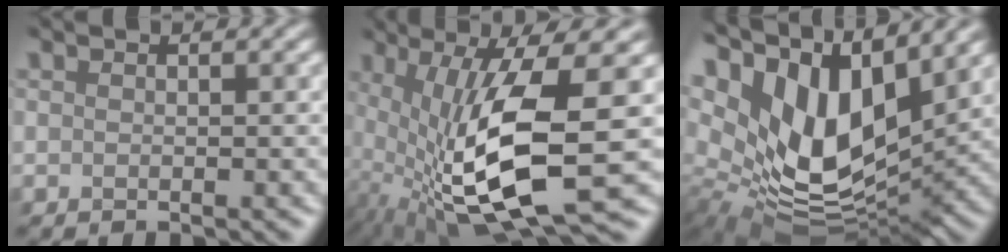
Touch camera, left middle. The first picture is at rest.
{"total": 12.1, "force": [-1.5, 2.9, 11.6], "torque": [-0.223, -0.022, -0.016]}
{"total": 13.5, "force": [5.8, 7.2, 9.9], "torque": [-0.199, 0.011, 0.108]}